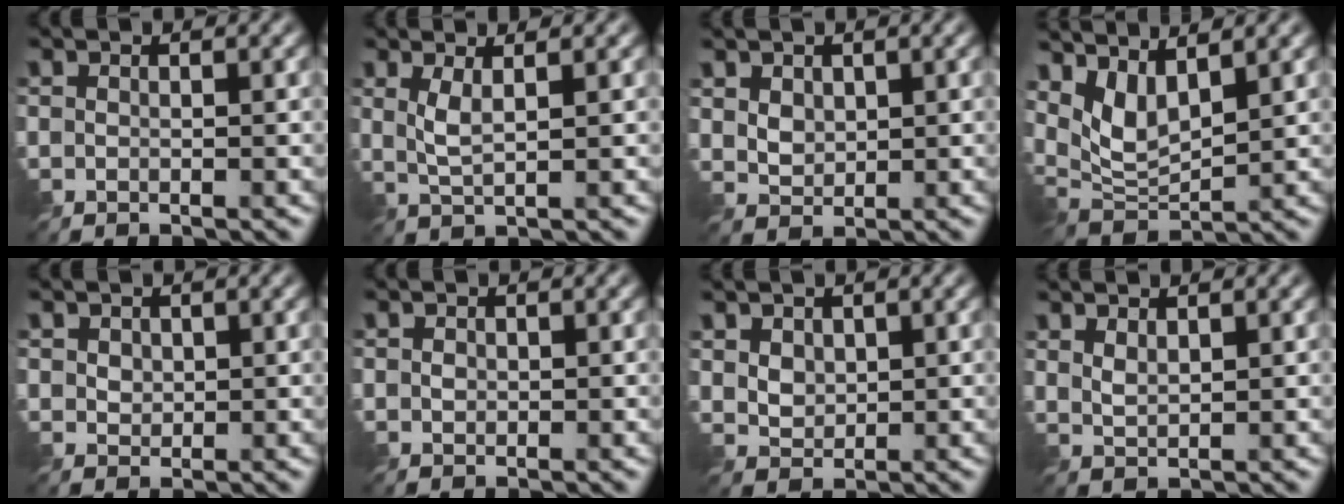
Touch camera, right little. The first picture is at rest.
{"total": 1.9, "force": [0.6, 0.3, 1.8], "torque": [-0.043, -0.005, 0.013]}
{"total": 2.1, "force": [0.9, 1.5, 1.1], "torque": [-0.032, -0.005, 0.021]}
{"total": 4.7, "force": [2.5, 1.9, 3.4], "torque": [-0.080, -0.011, 0.053]}
{"total": 1.2, "force": [0.5, 1.0, 0.4], "torque": [-0.017, -0.005, 0.011]}
{"total": 0.7, "force": [0.0, 0.6, 0.3], "torque": [-0.008, -0.002, 0.000]}
{"total": 2.4, "force": [1.1, 1.8, 1.2], "torque": [-0.042, -0.003, 0.029]}
{"total": 1.4, "force": [1.1, 0.4, 0.9], "torque": [-0.024, -0.002, 0.024]}